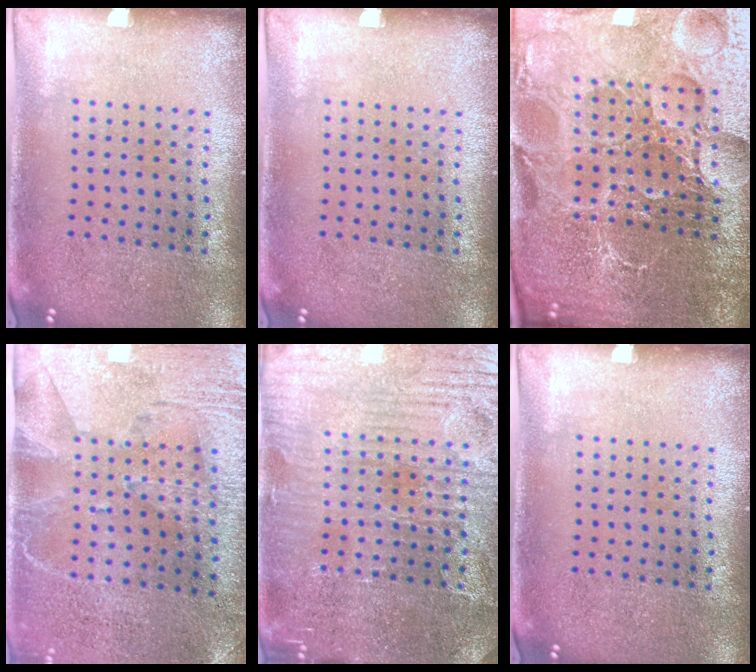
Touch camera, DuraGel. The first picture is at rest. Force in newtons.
{"total": 0.0}
{"total": 6.1, "press": 5.6, "slide": 2.4}
{"total": 2.9, "press": 2.5, "slide": 1.4}
{"total": 4.6, "press": 4.4, "slide": 1.2}
{"total": 0.0}